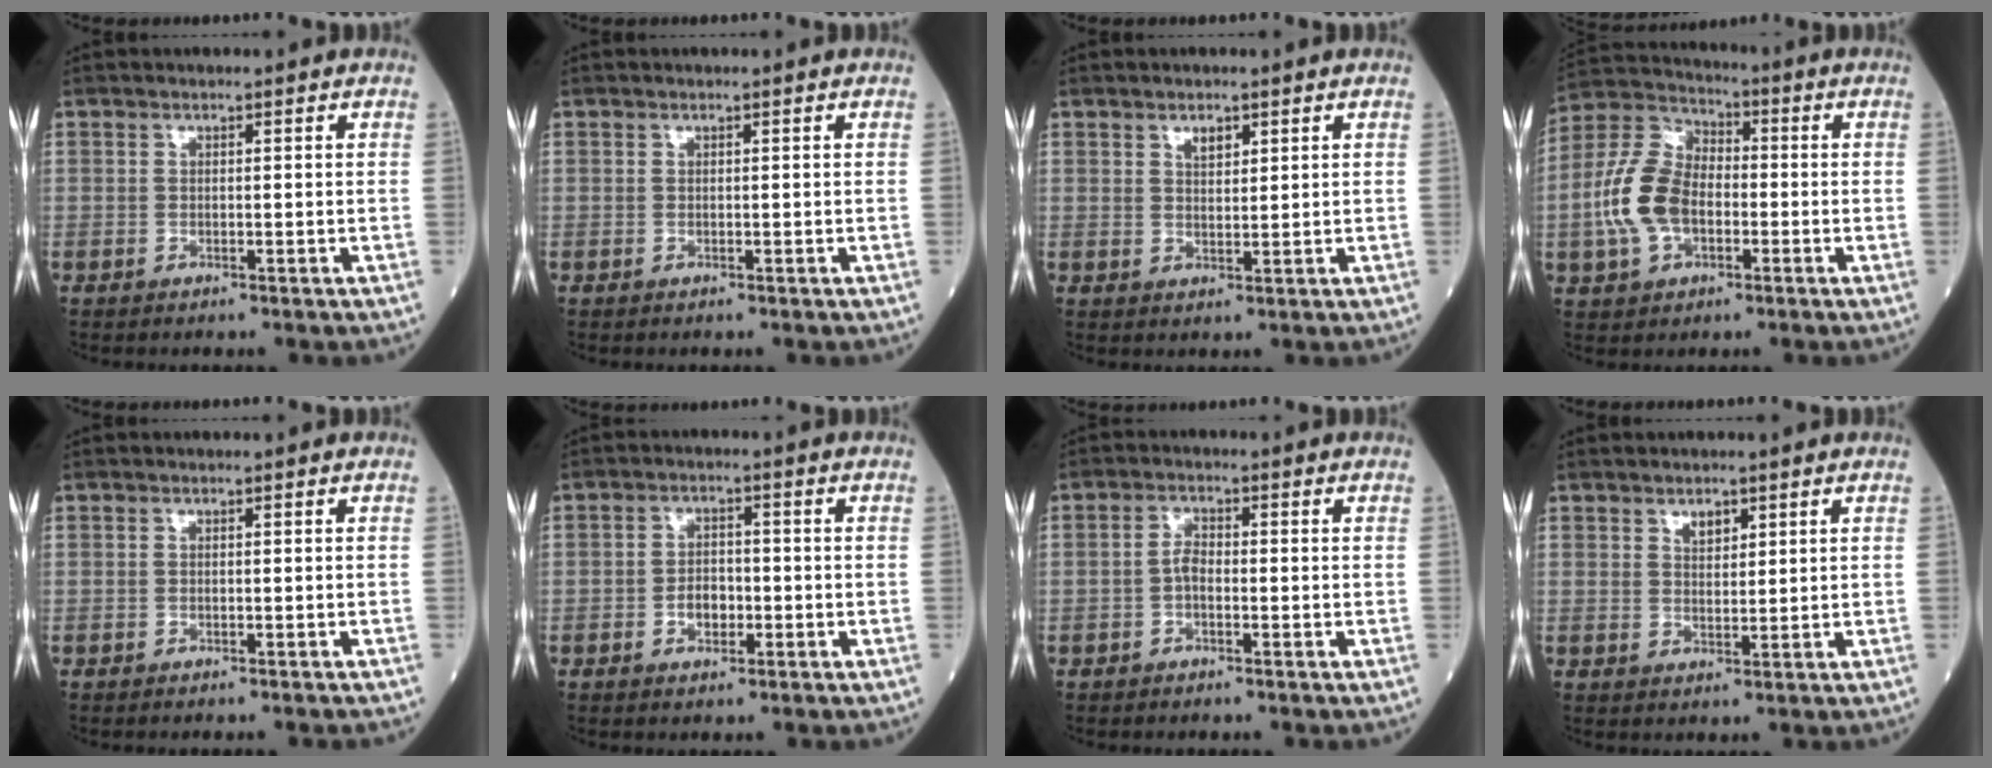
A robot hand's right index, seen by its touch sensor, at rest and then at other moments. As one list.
[{"total": 0.0}, {"total": 2.2, "force": [1.4, 1.0, 1.4], "torque": [-0.022, -0.001, 0.027]}, {"total": 11.5, "force": [-2.2, 7.2, 8.7], "torque": [-0.205, 0.025, -0.044]}, {"total": 1.4, "force": [-1.3, 0.0, 0.6], "torque": [0.000, 0.003, -0.020]}, {"total": 3.4, "force": [-1.1, 2.1, 2.4], "torque": [-0.035, 0.006, -0.018]}, {"total": 2.1, "force": [-0.6, 0.9, 1.8], "torque": [-0.032, 0.004, -0.012]}, {"total": 2.3, "force": [1.5, 1.1, 1.3], "torque": [-0.020, -0.001, 0.029]}]